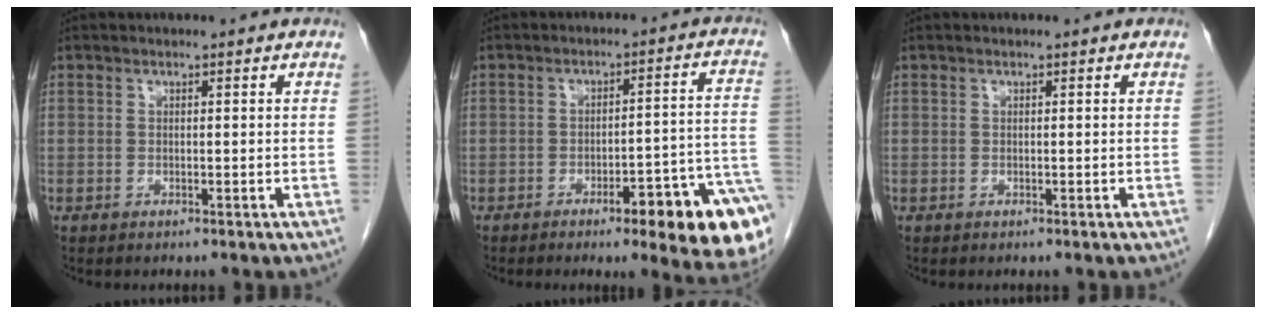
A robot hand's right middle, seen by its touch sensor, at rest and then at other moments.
{"total": 14.7, "force": [-7.9, 1.6, 12.3], "torque": [-0.067, 0.026, -0.098]}
{"total": 0.0}